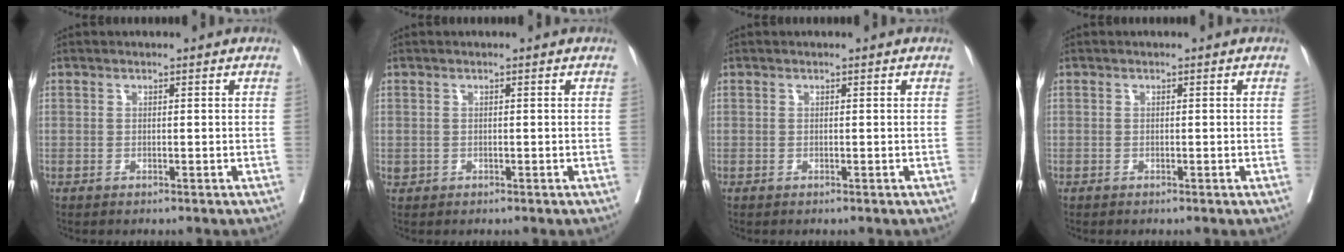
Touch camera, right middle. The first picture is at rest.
{"total": 0.5, "force": [0.0, 0.5, 0.1], "torque": [0.002, 0.003, 0.001]}
{"total": 0.0}
{"total": 0.0}